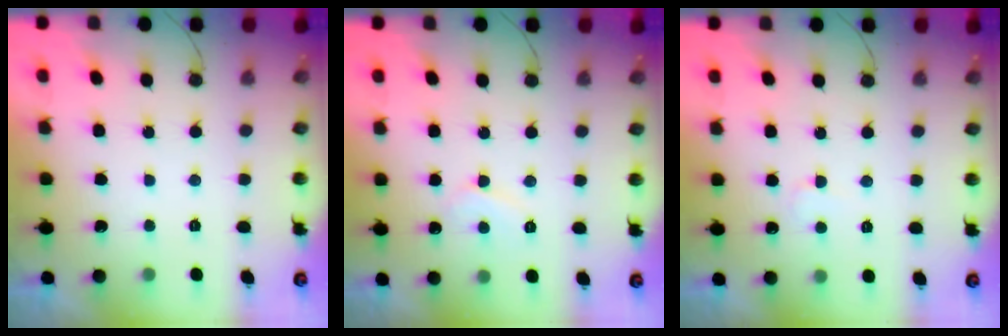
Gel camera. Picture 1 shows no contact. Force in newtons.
{"total": 6.3, "press": 6.2, "slide": 0.5}
{"total": 2.7, "press": 2.7, "slide": 0.2}